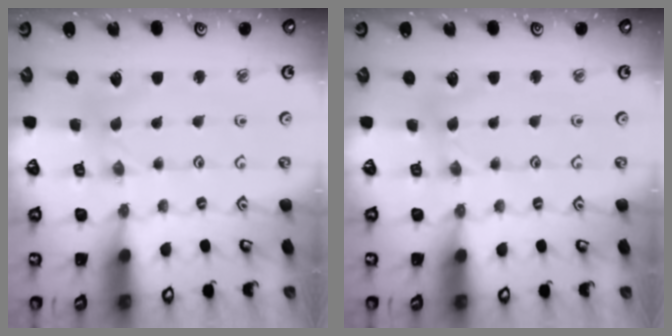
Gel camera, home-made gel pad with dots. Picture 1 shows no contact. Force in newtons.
{"total": 1.9, "press": 1.8, "slide": 0.4}